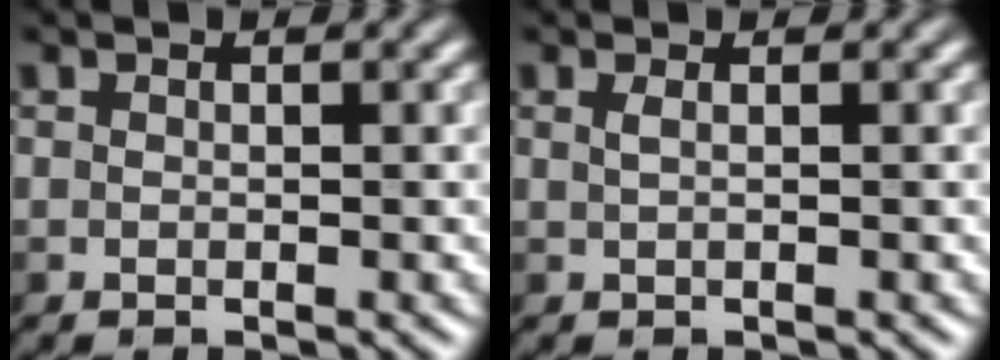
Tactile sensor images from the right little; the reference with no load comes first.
{"total": 0.8, "force": [0.3, 0.3, 0.7], "torque": [-0.011, 0.003, 0.003]}